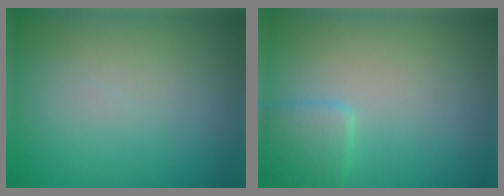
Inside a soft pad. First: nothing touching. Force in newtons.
{"total": 2.1, "press": 2.1, "slide": 0.1}